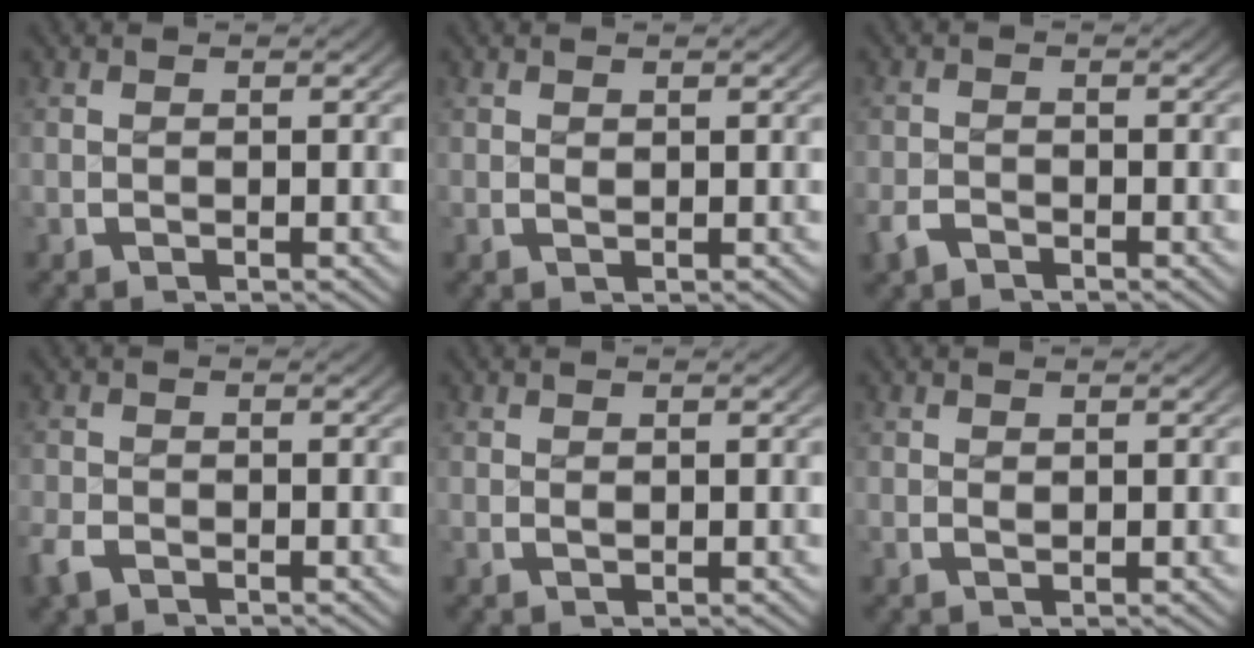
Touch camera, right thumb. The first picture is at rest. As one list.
[{"total": 0.0}, {"total": 1.9, "force": [-1.7, 0.7, -0.1], "torque": [0.000, -0.007, -0.033]}, {"total": 1.7, "force": [-1.5, 0.8, 0.1], "torque": [-0.009, -0.007, -0.028]}, {"total": 0.0}, {"total": 0.0}]